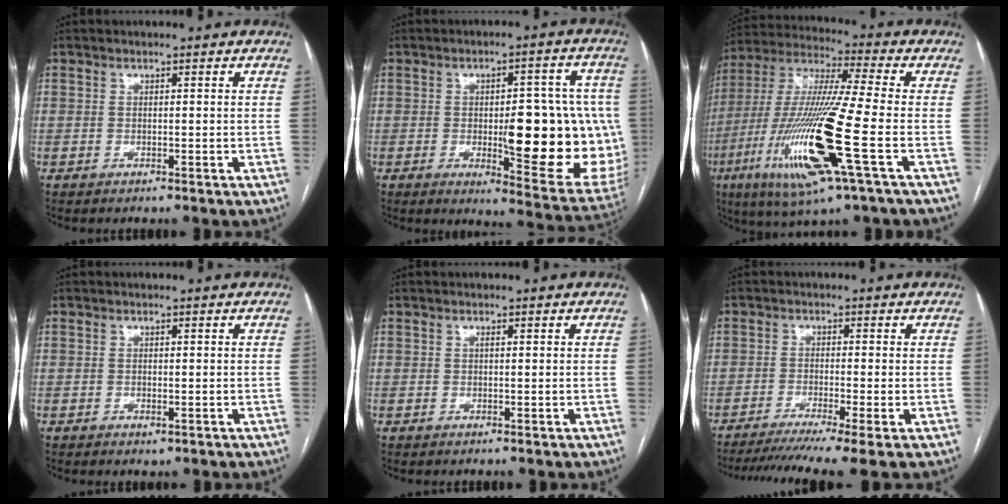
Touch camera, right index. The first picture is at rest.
{"total": 19.4, "force": [-1.9, 6.0, 18.3], "torque": [-0.173, 0.015, -0.003]}
{"total": 20.7, "force": [-6.5, 0.8, 19.7], "torque": [-0.434, -0.030, -0.128]}
{"total": 1.0, "force": [-0.5, 0.5, 0.7], "torque": [-0.009, -0.001, -0.002]}
{"total": 0.0}
{"total": 9.7, "force": [-7.3, -0.8, 6.4], "torque": [-0.096, -0.017, -0.113]}